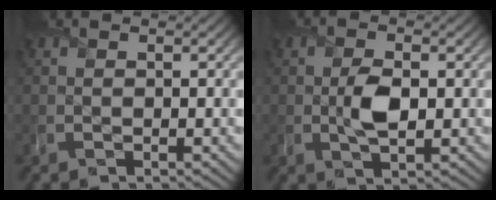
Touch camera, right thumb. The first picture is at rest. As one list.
[{"total": 4.1, "force": [-0.1, 2.3, 3.4], "torque": [-0.070, -0.003, 0.000]}]